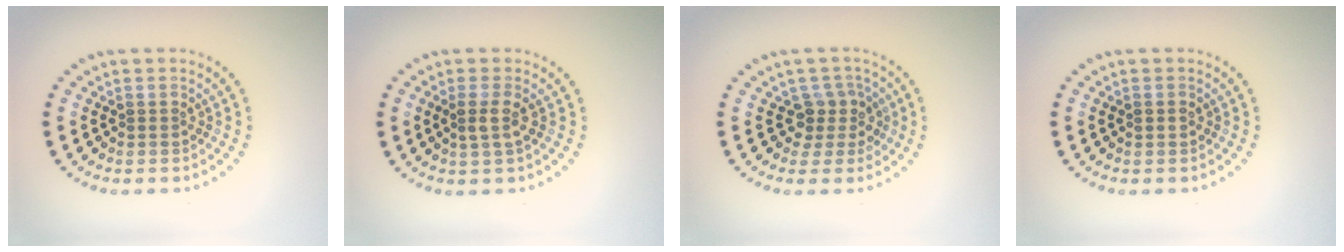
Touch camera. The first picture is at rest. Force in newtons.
{"total": 1.6, "press": 1.5, "slide": 0.7}
{"total": 2.6, "press": 2.0, "slide": 1.6}
{"total": 1.0, "press": 1.0, "slide": 0.0}